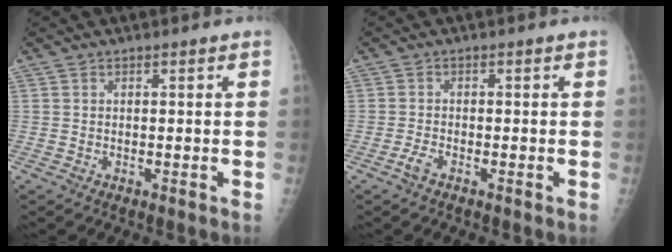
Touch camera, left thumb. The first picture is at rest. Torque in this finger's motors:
{"motor_torque": [-0.34, 0.25, 0.05, 0.01, 0.00]}